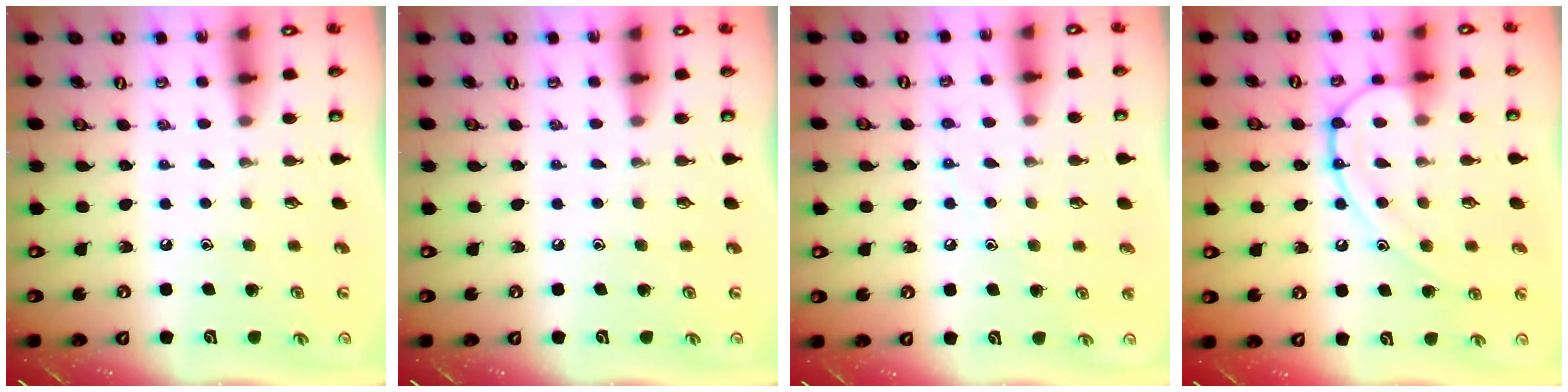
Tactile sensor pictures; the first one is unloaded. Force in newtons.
{"total": 0.0}
{"total": 6.1, "press": 6.1, "slide": 0.7}
{"total": 11.6, "press": 11.5, "slide": 1.2}